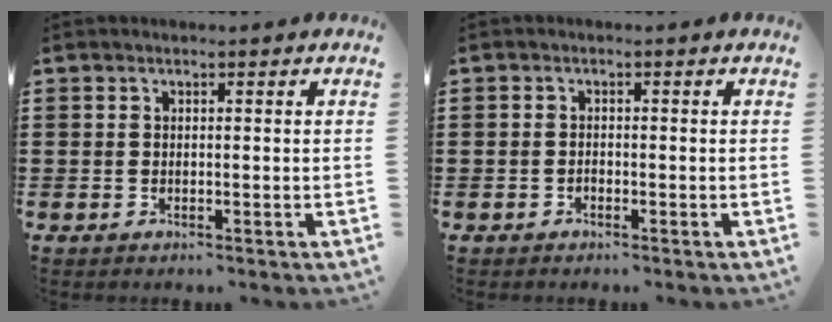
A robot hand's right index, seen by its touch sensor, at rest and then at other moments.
{"total": 0.5, "force": [-0.5, 0.3, 0.0], "torque": [0.001, 0.000, -0.008]}